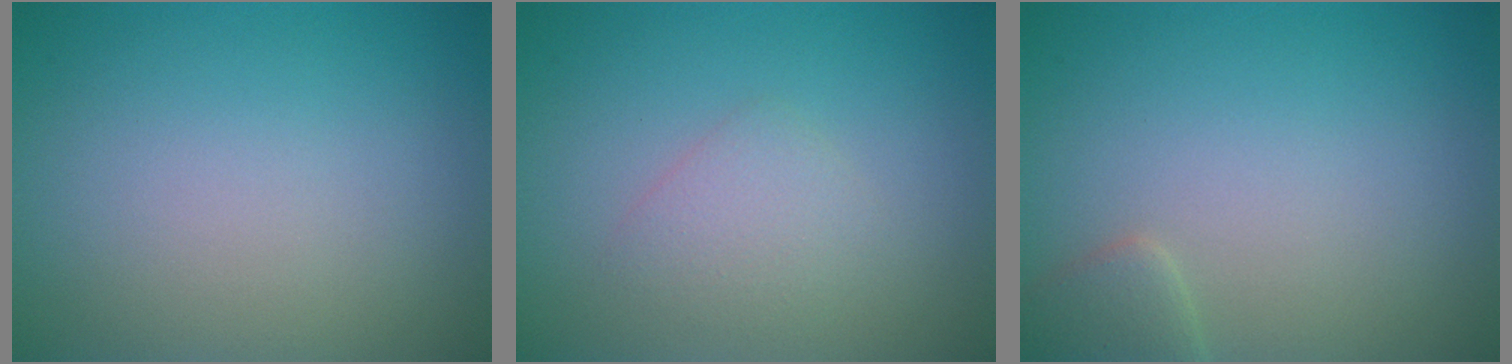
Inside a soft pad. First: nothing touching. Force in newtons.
{"total": 1.8, "press": 1.8, "slide": 0.0}
{"total": 1.7, "press": 1.7, "slide": 0.1}